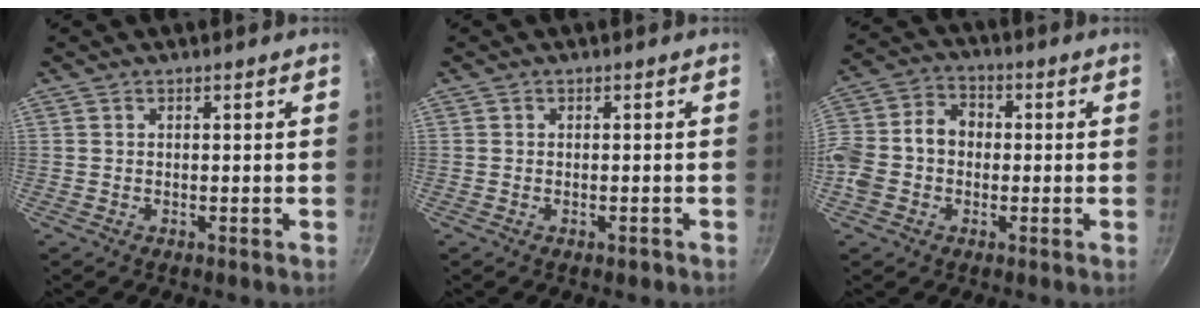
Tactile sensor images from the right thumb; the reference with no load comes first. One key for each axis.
{"total": 0.9, "fx": -0.6, "fy": 0.5, "fz": 0.5, "tx": -0.007, "ty": 0.003, "tz": -0.009}
{"total": 11.5, "fx": -1.0, "fy": 9.0, "fz": 7.0, "tx": -0.117, "ty": 0.032, "tz": -0.035}